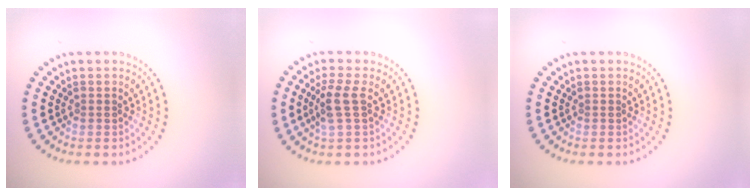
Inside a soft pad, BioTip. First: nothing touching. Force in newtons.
{"total": 2.4, "press": 2.1, "slide": 1.3}
{"total": 0.0}